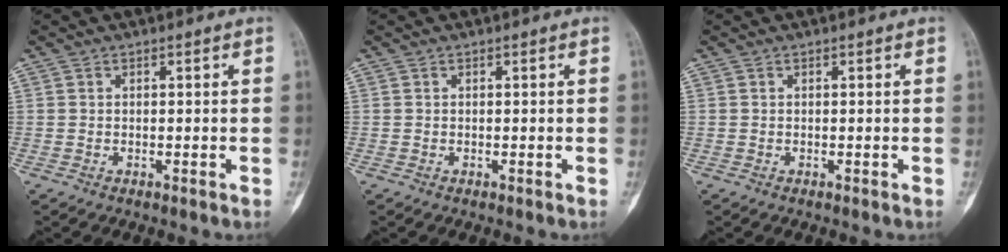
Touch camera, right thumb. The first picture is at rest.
{"total": 0.0}
{"total": 0.0}